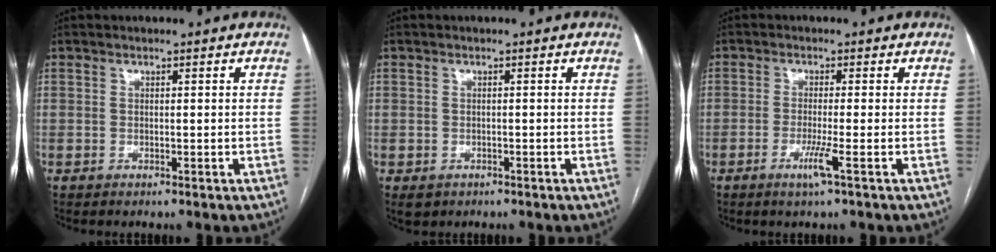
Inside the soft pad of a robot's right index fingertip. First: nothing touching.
{"total": 1.8, "force": [-1.0, 1.5, 0.4], "torque": [-0.006, 0.001, -0.008]}
{"total": 3.2, "force": [-1.4, -0.5, 2.8], "torque": [-0.057, -0.009, -0.030]}